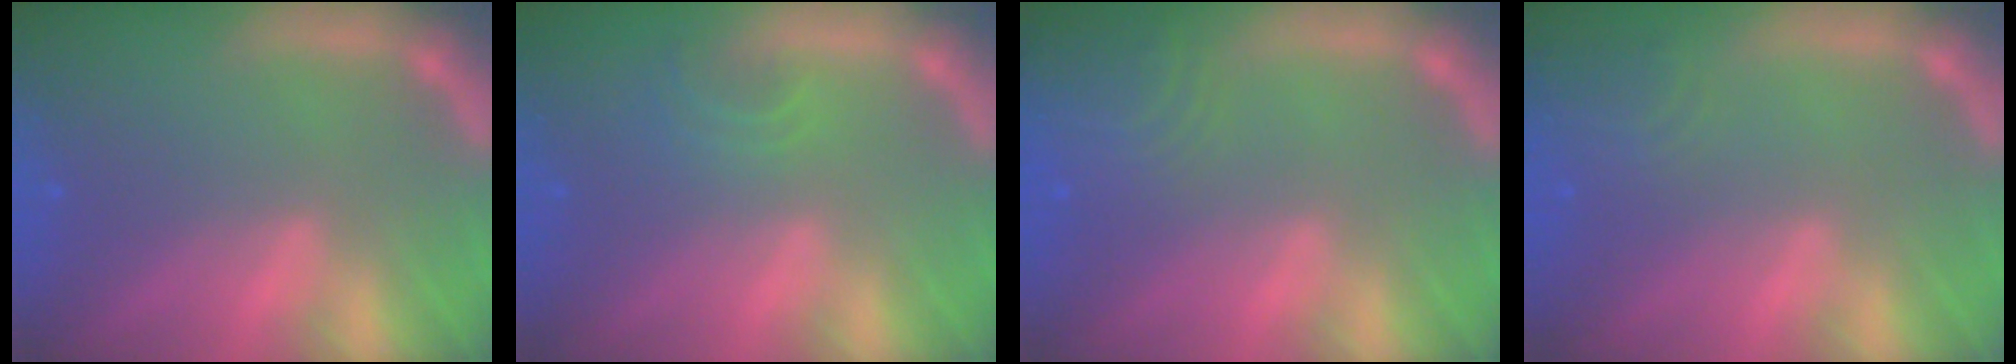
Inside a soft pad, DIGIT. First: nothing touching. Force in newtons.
{"total": 1.9}
{"total": 5.6}
{"total": 2.9}